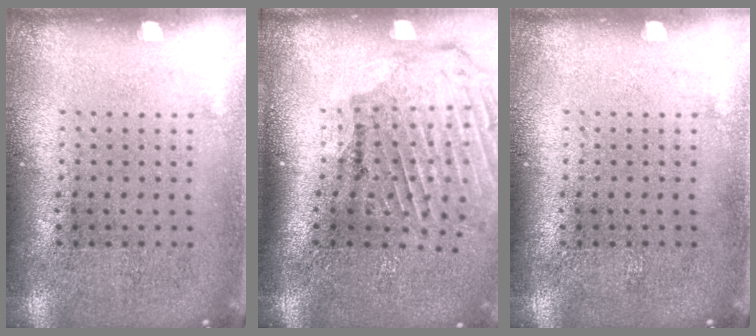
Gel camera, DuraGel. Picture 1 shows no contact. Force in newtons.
{"total": 2.0, "press": 1.9, "slide": 0.6}
{"total": 0.0}